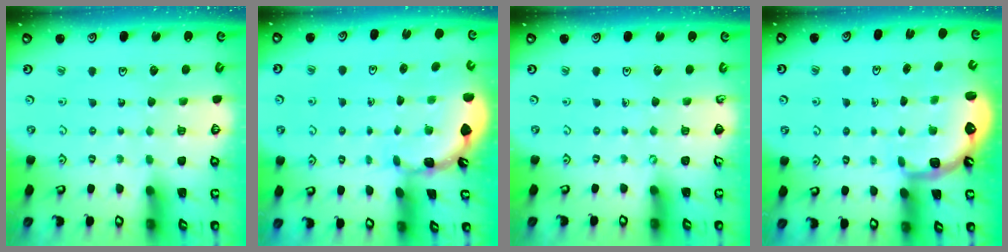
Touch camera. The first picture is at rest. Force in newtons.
{"total": 1.7, "press": 1.6, "slide": 0.1}
{"total": 0.0}
{"total": 2.9, "press": 2.4, "slide": 1.6}